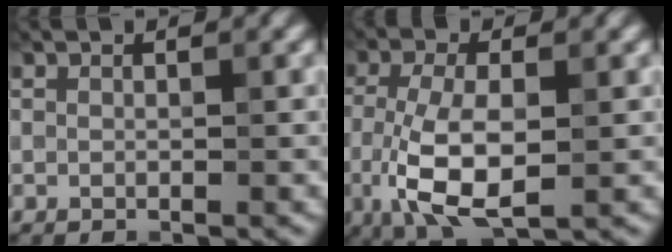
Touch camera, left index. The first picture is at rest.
{"total": 7.3, "force": [-1.6, 3.2, 6.4], "torque": [-0.143, -0.009, -0.026]}